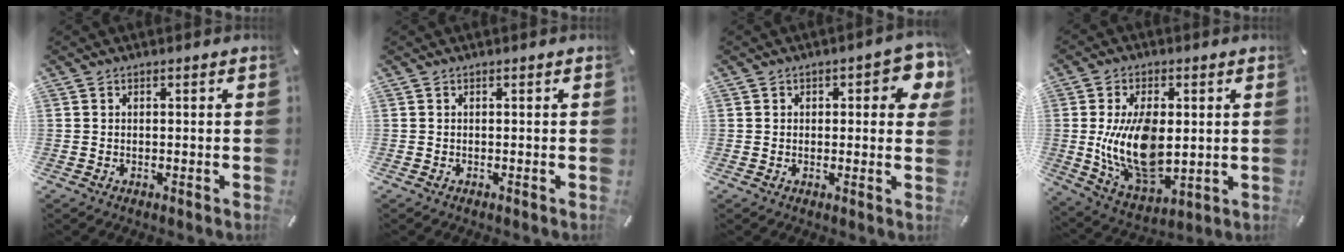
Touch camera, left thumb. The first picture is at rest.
{"total": 0.0}
{"total": 5.5, "force": [1.9, 2.9, 4.2], "torque": [-0.046, -0.002, 0.024]}
{"total": 17.0, "force": [0.6, 10.4, 13.4], "torque": [-0.272, -0.014, 0.012]}